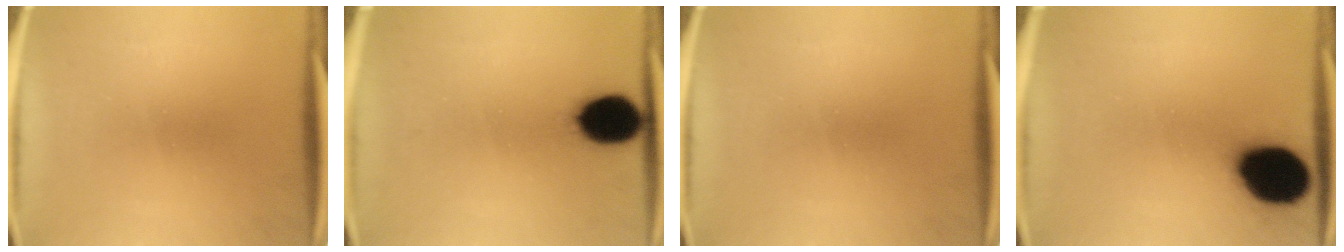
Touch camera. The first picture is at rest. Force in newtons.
{"total": 11.3}
{"total": 0.0}
{"total": 18.6}